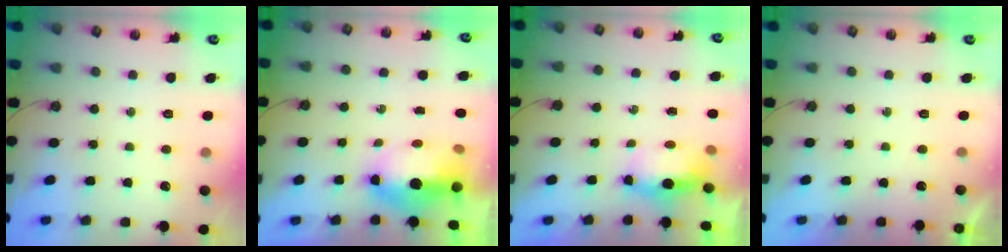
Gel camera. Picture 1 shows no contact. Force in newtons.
{"total": 13.2, "press": 10.2, "slide": 8.4}
{"total": 5.9, "press": 5.8, "slide": 1.1}
{"total": 0.0}